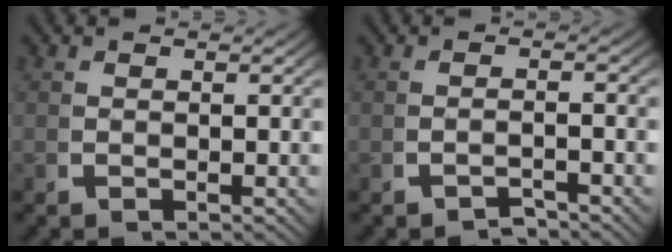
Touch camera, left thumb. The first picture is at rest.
{"total": 1.7, "force": [-1.6, 0.0, 0.5], "torque": [-0.008, 0.003, -0.028]}